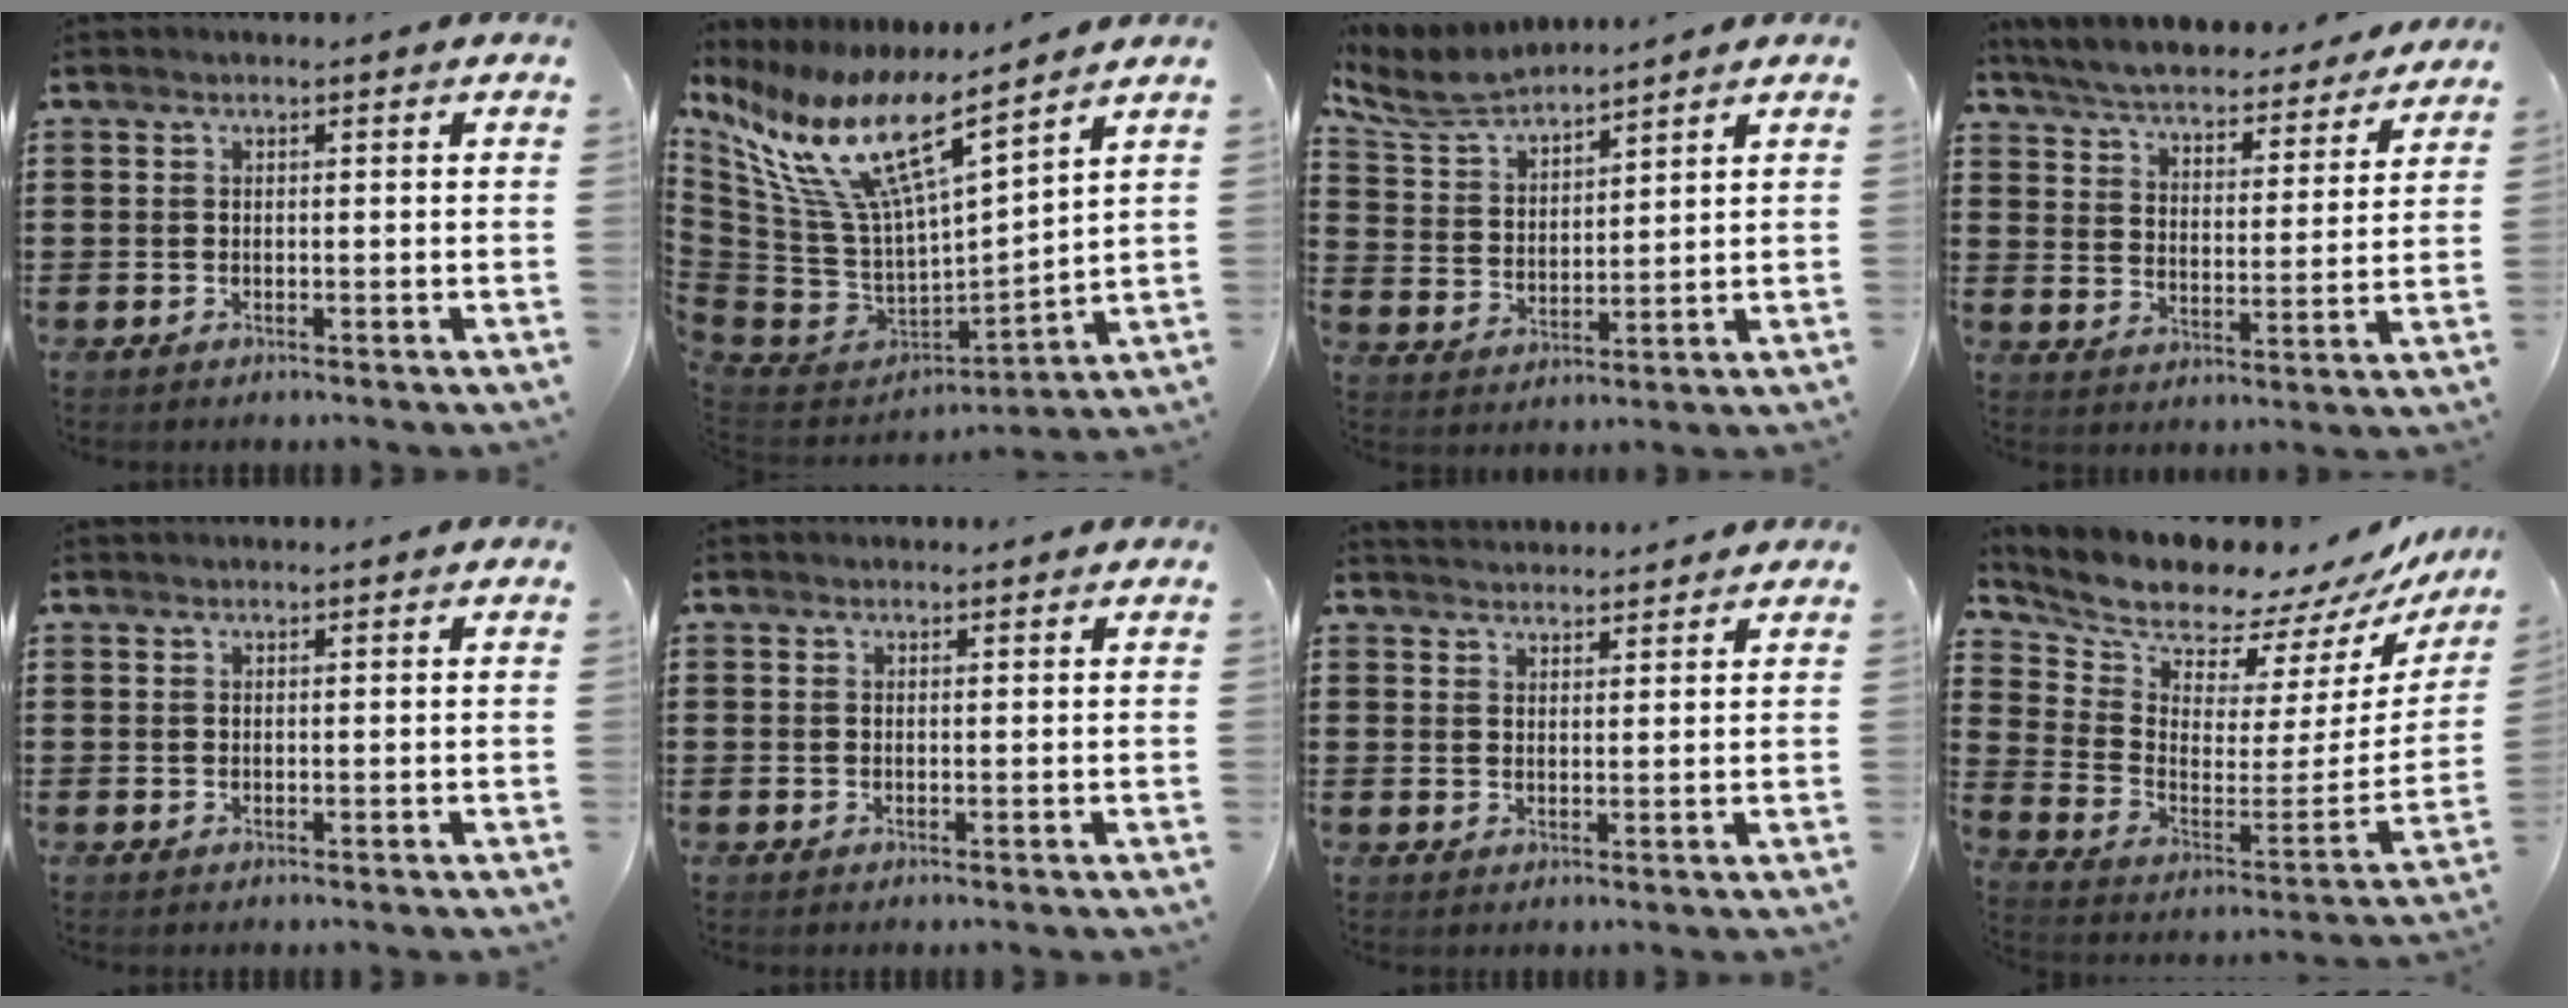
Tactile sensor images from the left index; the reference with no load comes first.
{"total": 14.3, "force": [8.0, 4.2, 11.1], "torque": [-0.266, -0.060, 0.130]}
{"total": 6.4, "force": [5.9, 1.3, 2.1], "torque": [-0.068, -0.025, 0.106]}
{"total": 5.3, "force": [5.2, -0.1, 1.0], "torque": [-0.046, -0.040, 0.087]}
{"total": 0.7, "force": [0.7, 0.0, 0.0], "torque": [-0.003, 0.000, 0.014]}
{"total": 0.7, "force": [0.7, 0.2, 0.0], "torque": [-0.002, 0.001, 0.015]}
{"total": 2.8, "force": [2.8, 0.0, -0.4], "torque": [-0.001, -0.006, 0.054]}
{"total": 8.8, "force": [8.6, 1.8, 1.3], "torque": [-0.074, -0.083, 0.146]}